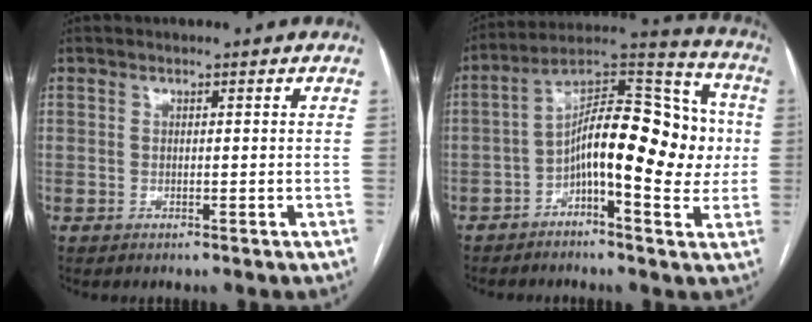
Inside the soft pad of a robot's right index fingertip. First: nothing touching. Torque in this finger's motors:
{"motor_torque": [0.73, -0.20, 0.81, 0.21]}